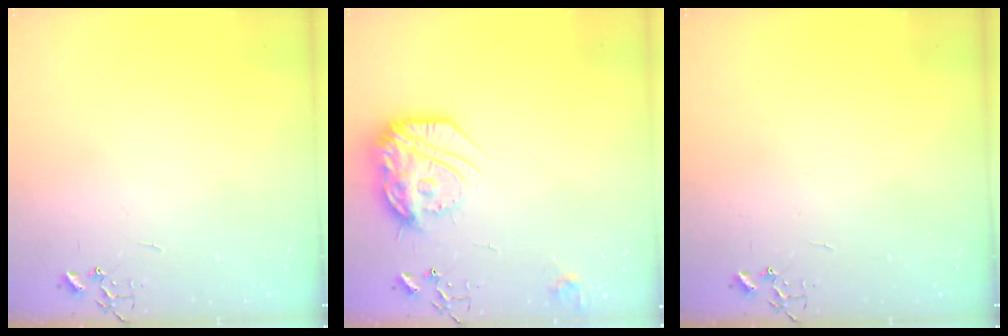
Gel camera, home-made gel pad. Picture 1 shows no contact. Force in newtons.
{"total": 19.0, "press": 18.9, "slide": 1.4}
{"total": 0.0}